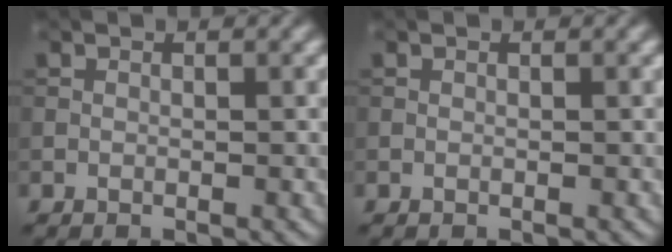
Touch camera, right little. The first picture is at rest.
{"total": 0.0}